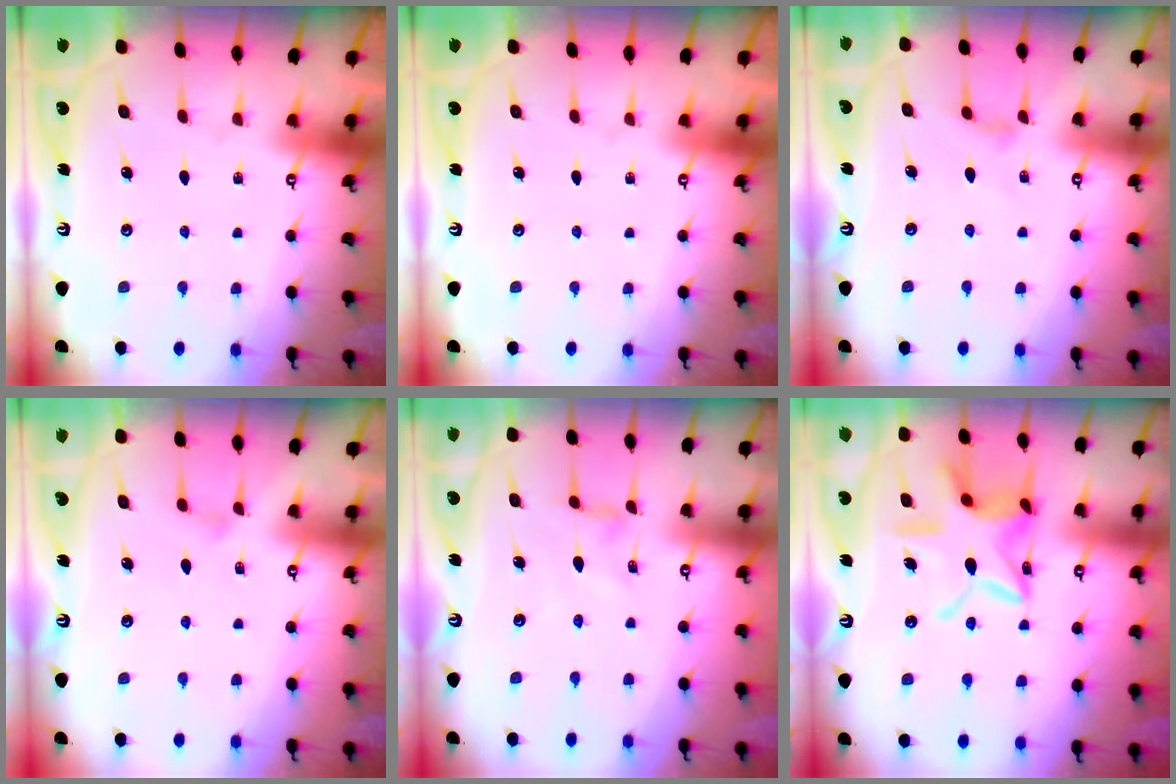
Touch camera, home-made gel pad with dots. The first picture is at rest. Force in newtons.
{"total": 0.0}
{"total": 3.3, "press": 3.3, "slide": 0.5}
{"total": 2.1, "press": 2.1, "slide": 0.4}
{"total": 0.0}
{"total": 15.5, "press": 15.4, "slide": 1.4}